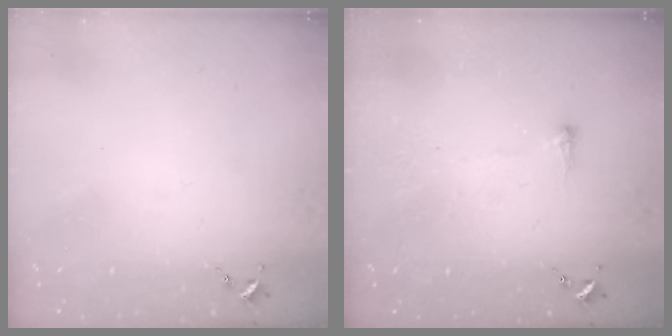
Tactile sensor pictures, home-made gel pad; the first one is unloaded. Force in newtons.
{"total": 3.7, "press": 3.6, "slide": 0.8}